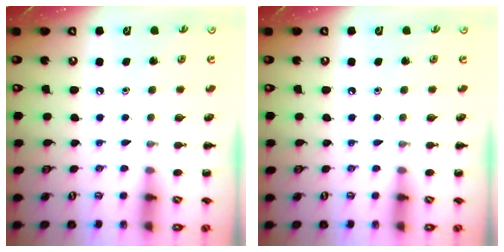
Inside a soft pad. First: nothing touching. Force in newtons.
{"total": 0.0}